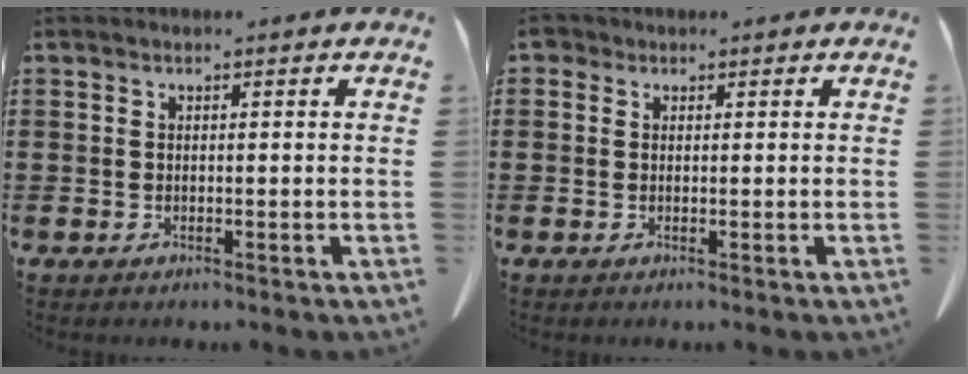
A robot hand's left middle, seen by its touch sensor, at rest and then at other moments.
{"total": 0.9, "force": [0.1, 0.9, 0.4], "torque": [-0.011, 0.006, 0.002]}